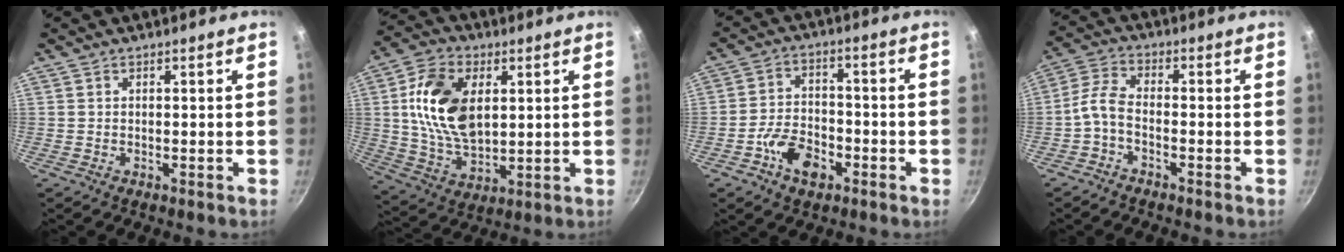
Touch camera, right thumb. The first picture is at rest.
{"total": 16.1, "force": [3.3, 9.9, 12.2], "torque": [-0.207, -0.008, 0.063]}
{"total": 8.5, "force": [-4.0, 5.3, 5.2], "torque": [-0.077, 0.033, -0.076]}
{"total": 4.8, "force": [-2.3, 2.2, 3.6], "torque": [-0.091, 0.030, -0.060]}